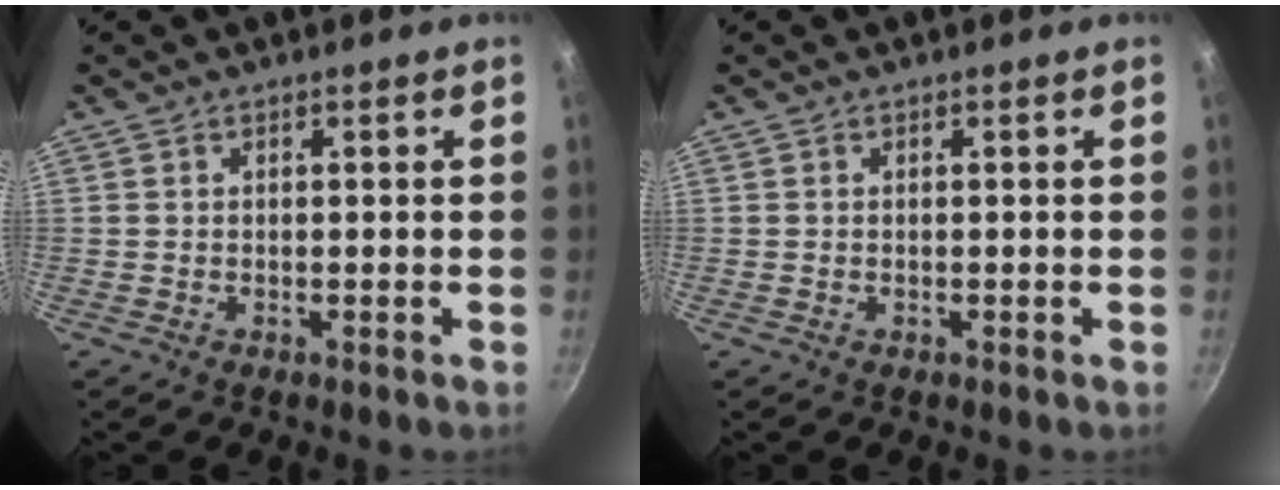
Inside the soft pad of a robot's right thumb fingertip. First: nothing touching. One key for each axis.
{"total": 0.0}